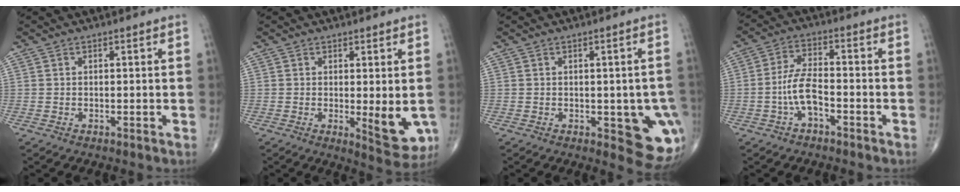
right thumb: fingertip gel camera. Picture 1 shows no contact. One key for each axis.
{"total": 6.6, "fx": -0.7, "fy": 2.4, "fz": 6.2, "tx": -0.072, "ty": -0.017, "tz": -0.002}
{"total": 10.2, "fx": -2.4, "fy": 4.4, "fz": 8.8, "tx": -0.059, "ty": -0.009, "tz": -0.022}
{"total": 6.5, "fx": -2.4, "fy": 3.0, "fz": 5.2, "tx": -0.101, "ty": 0.029, "tz": -0.048}